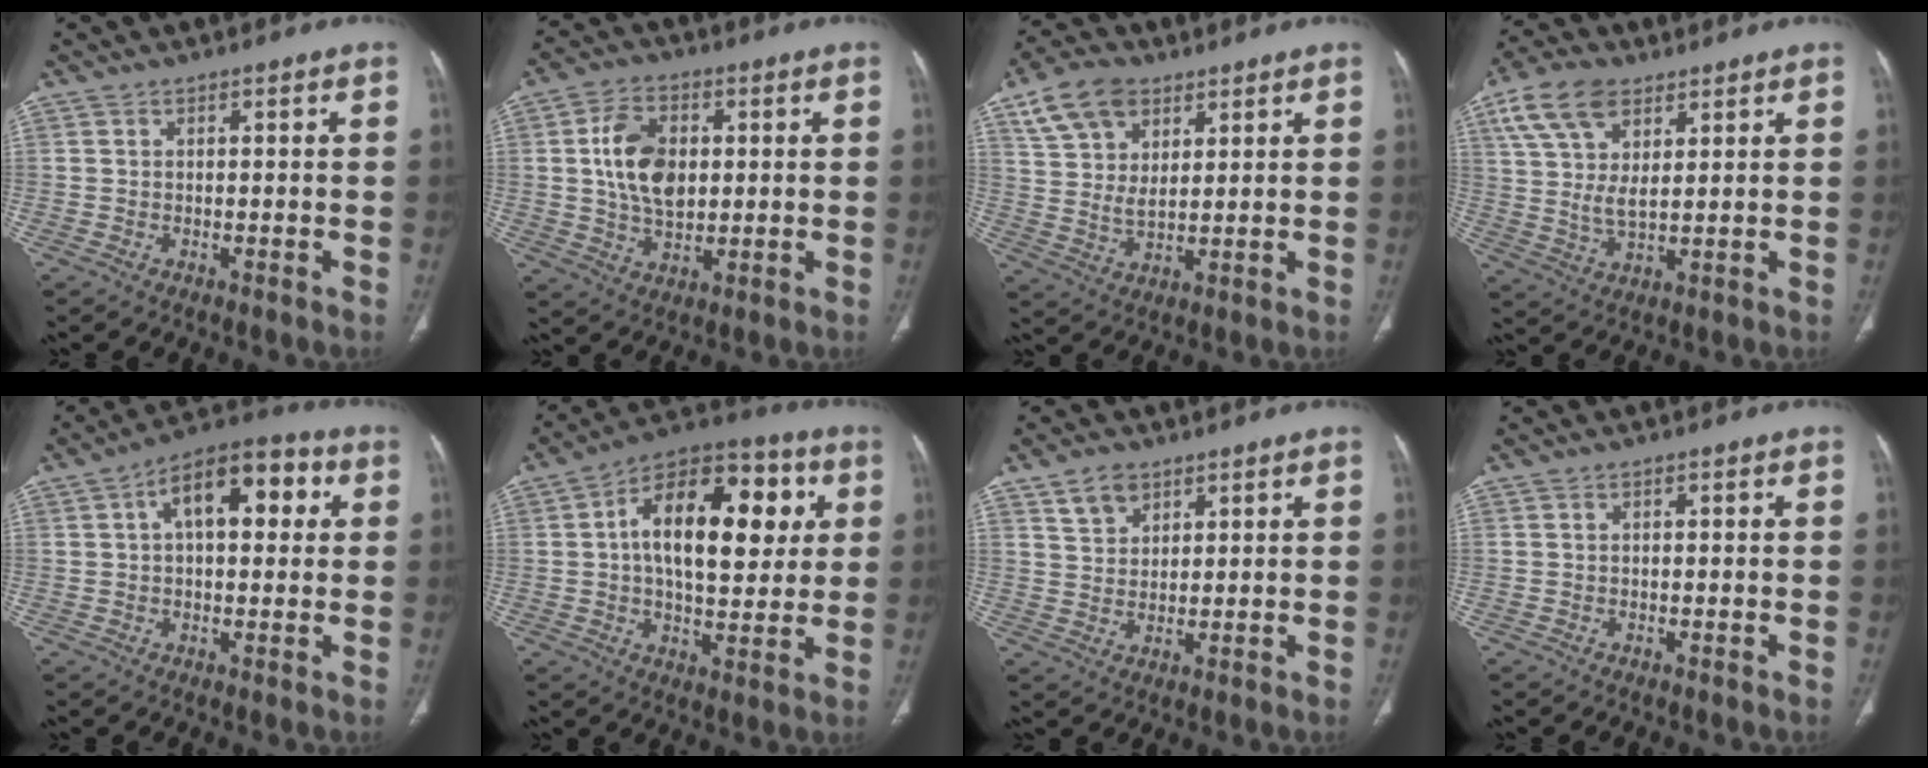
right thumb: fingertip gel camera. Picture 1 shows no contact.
{"total": 11.1, "force": [1.5, 7.2, 8.3], "torque": [-0.135, -0.004, 0.031]}
{"total": 10.9, "force": [6.0, 6.4, 6.5], "torque": [-0.108, -0.015, 0.119]}
{"total": 11.8, "force": [6.0, 6.0, 8.2], "torque": [-0.157, -0.012, 0.118]}
{"total": 13.6, "force": [3.6, 7.0, 11.0], "torque": [-0.142, 0.027, 0.047]}
{"total": 21.1, "force": [4.3, 11.2, 17.4], "torque": [-0.233, 0.016, 0.054]}
{"total": 5.0, "force": [3.2, 3.2, 2.1], "torque": [-0.024, -0.020, 0.066]}
{"total": 0.0}